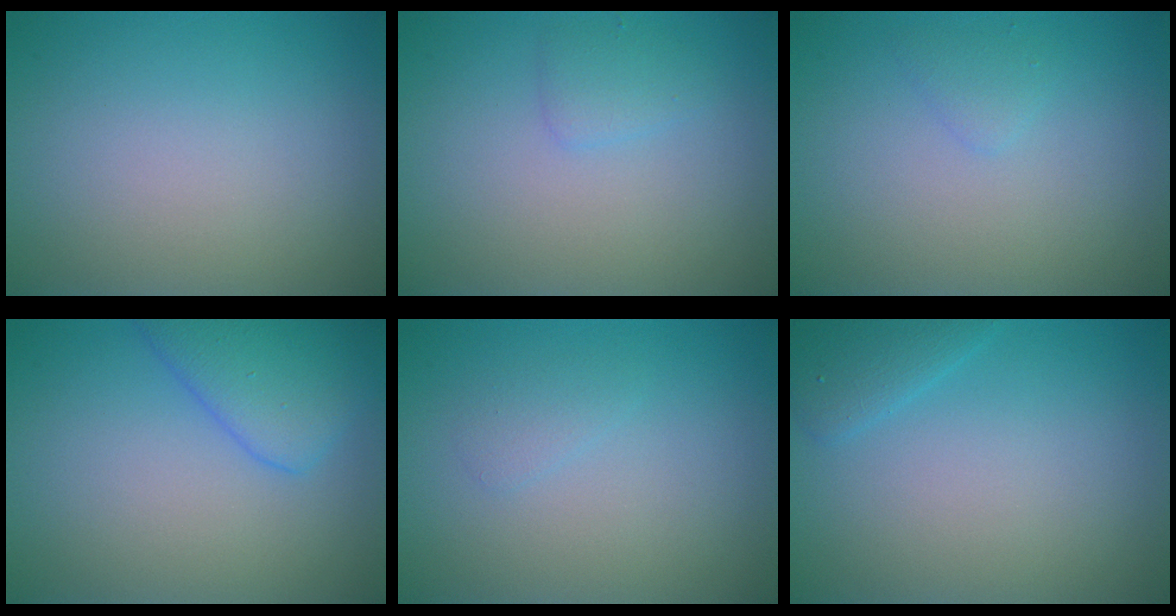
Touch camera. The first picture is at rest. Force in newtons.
{"total": 1.3, "press": 1.3, "slide": 0.0}
{"total": 0.9, "press": 0.9, "slide": 0.0}
{"total": 4.1, "press": 4.1, "slide": 0.2}
{"total": 0.9, "press": 0.9, "slide": 0.0}
{"total": 1.9, "press": 1.9, "slide": 0.1}